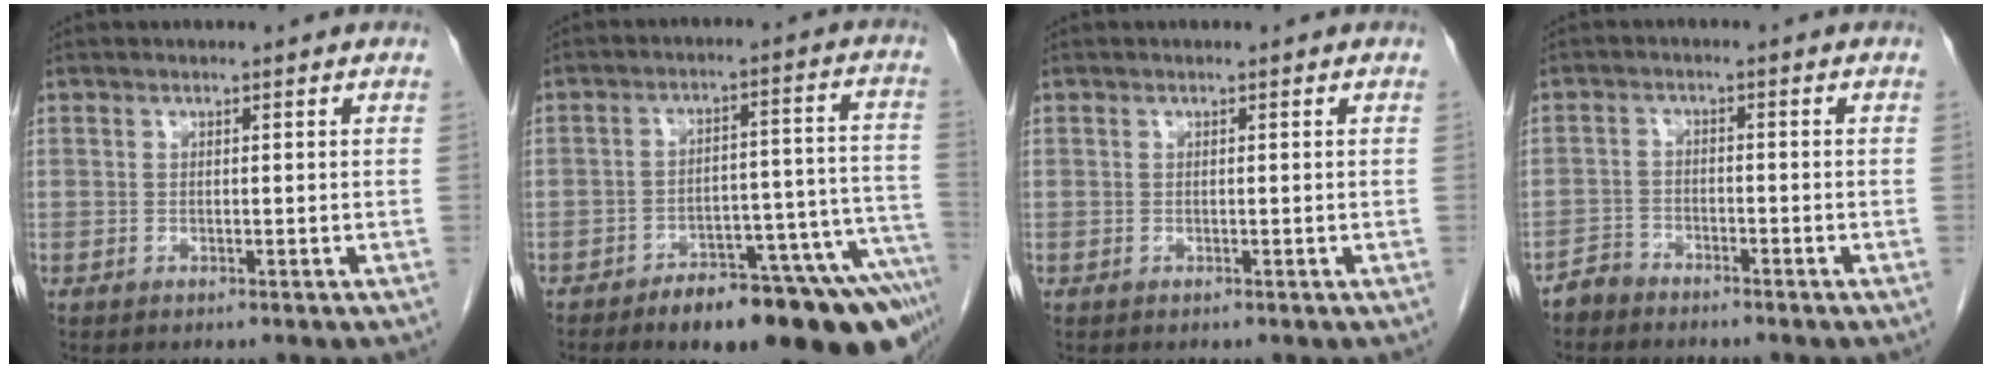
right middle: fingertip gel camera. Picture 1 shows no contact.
{"total": 18.7, "force": [-13.9, 3.8, 11.8], "torque": [-0.064, 0.034, -0.186]}
{"total": 0.0}
{"total": 2.7, "force": [-2.5, 1.0, -0.2], "torque": [0.001, 0.001, -0.049]}